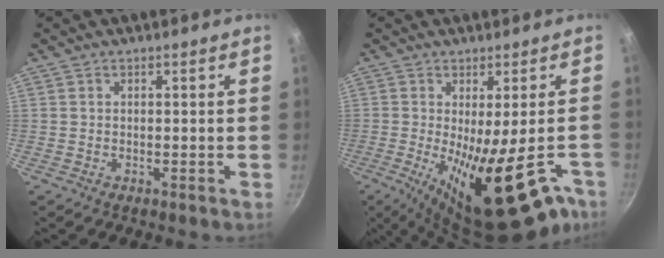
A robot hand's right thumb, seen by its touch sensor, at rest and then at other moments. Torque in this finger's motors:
{"motor_torque": [0.32, 0.96, 1.48, 0.37, 0.49]}